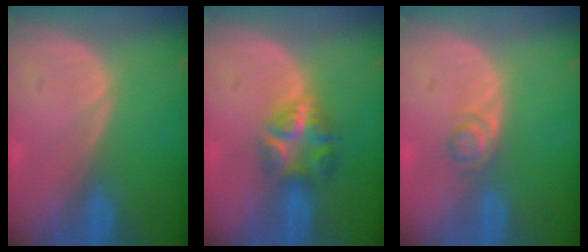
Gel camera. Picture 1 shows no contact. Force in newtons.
{"total": 5.8, "press": 5.6, "slide": 1.5}
{"total": 2.2, "press": 2.2, "slide": 0.2}